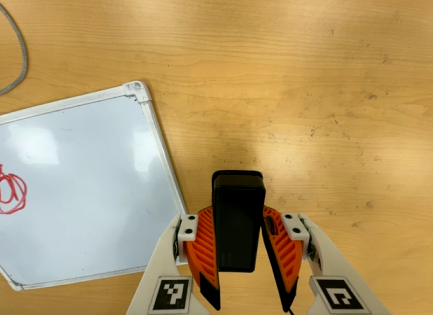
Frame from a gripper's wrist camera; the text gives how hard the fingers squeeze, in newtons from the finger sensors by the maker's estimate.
{"total": 7.1, "left": 5.6, "right": 8.5}